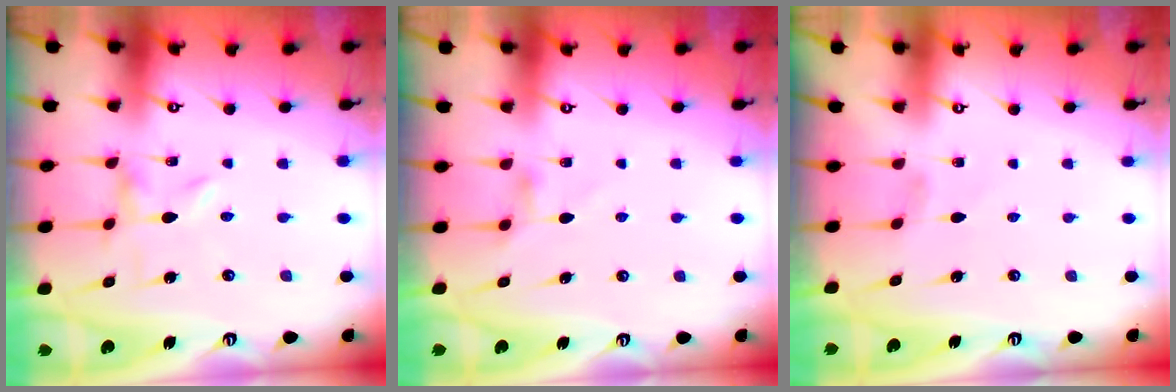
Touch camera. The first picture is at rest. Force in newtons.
{"total": 2.8, "press": 2.7, "slide": 0.5}
{"total": 1.3, "press": 1.2, "slide": 0.3}